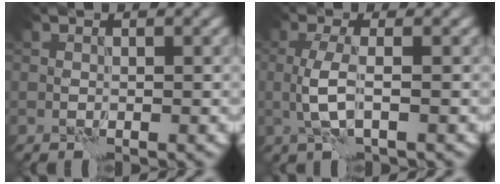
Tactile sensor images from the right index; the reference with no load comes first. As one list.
[{"total": 2.9, "force": [-0.2, 0.6, 2.8], "torque": [-0.067, -0.002, -0.004]}]